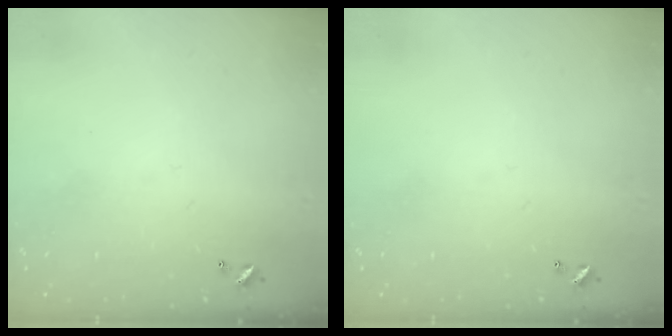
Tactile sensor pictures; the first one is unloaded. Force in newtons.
{"total": 0.0}